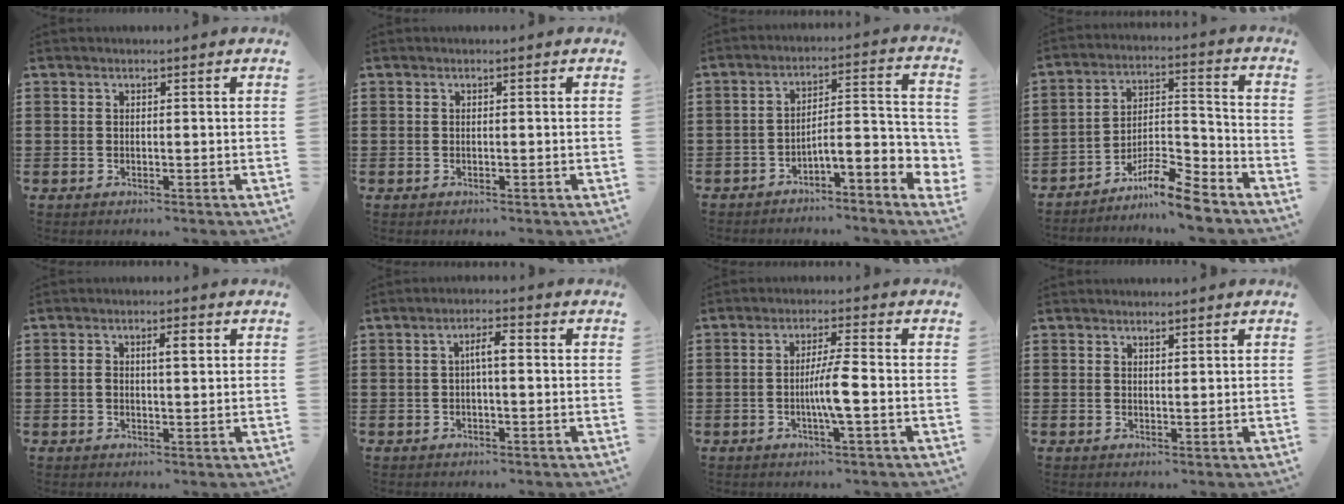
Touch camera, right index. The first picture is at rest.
{"total": 0.0}
{"total": 4.8, "force": [-3.6, 0.7, 3.0], "torque": [-0.047, -0.021, -0.076]}
{"total": 9.0, "force": [-7.5, 1.8, 4.6], "torque": [-0.073, 0.028, -0.140]}
{"total": 3.1, "force": [0.4, 1.0, 2.9], "torque": [-0.048, 0.003, 0.002]}
{"total": 3.1, "force": [-0.1, 0.7, 3.1], "torque": [-0.058, 0.008, -0.006]}
{"total": 5.0, "force": [-1.1, -0.1, 4.8], "torque": [-0.093, -0.008, -0.026]}
{"total": 0.9, "force": [0.8, 0.3, 0.2], "torque": [-0.004, 0.001, 0.016]}